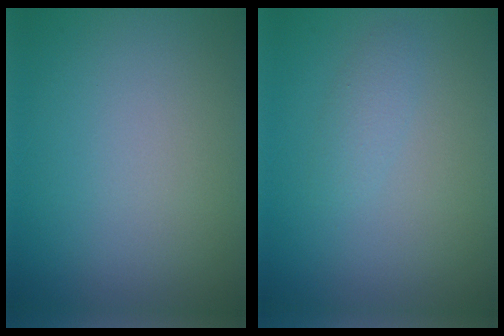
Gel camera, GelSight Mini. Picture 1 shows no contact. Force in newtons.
{"total": 1.2, "press": 1.2, "slide": 0.0}